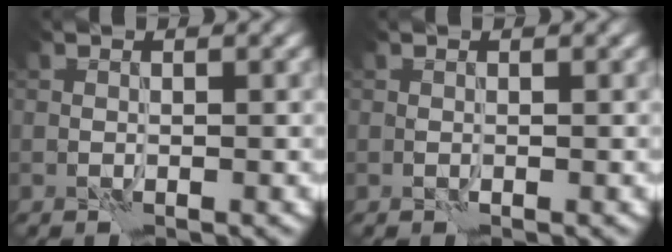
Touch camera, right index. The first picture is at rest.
{"total": 0.0}